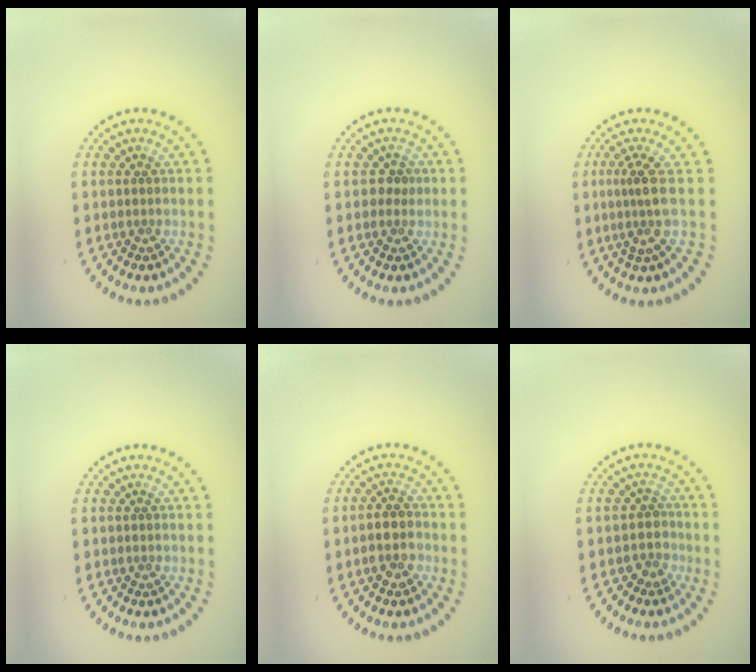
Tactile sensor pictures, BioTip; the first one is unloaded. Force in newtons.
{"total": 1.2, "press": 1.2, "slide": 0.3}
{"total": 2.5, "press": 1.8, "slide": 1.7}
{"total": 0.0}
{"total": 2.6, "press": 2.4, "slide": 1.0}
{"total": 1.8, "press": 1.4, "slide": 1.1}